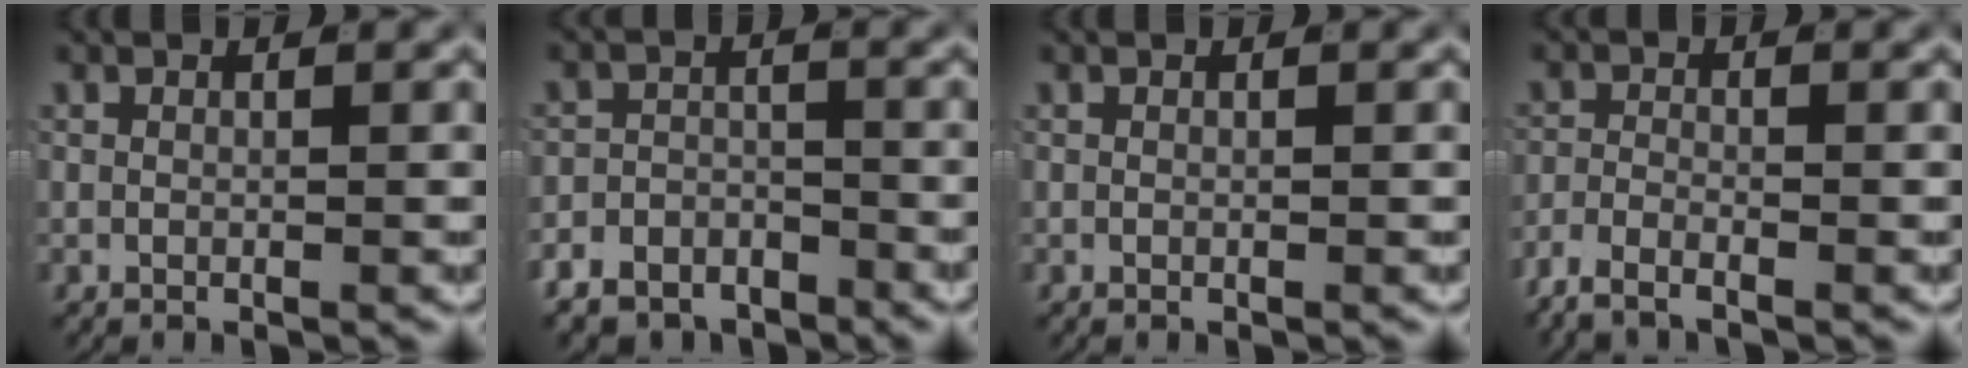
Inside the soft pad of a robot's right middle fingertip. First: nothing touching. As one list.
[{"total": 6.4, "force": [-5.1, 3.6, 1.2], "torque": [-0.002, -0.009, -0.094]}, {"total": 0.0}, {"total": 3.0, "force": [-2.5, 0.8, 1.5], "torque": [-0.030, 0.000, -0.049]}]